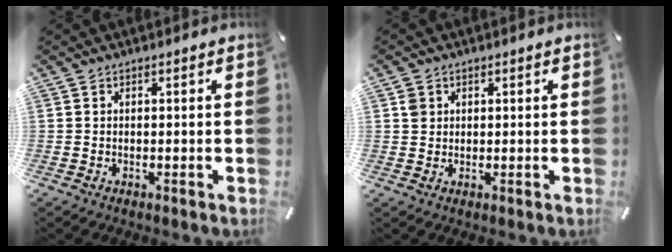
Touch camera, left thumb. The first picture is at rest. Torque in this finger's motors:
{"motor_torque": [0.12, -0.23, -0.03, -0.02, 0.05]}